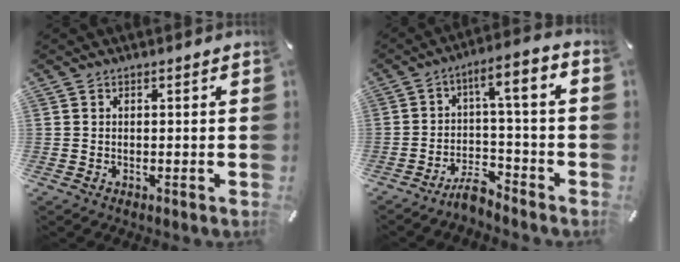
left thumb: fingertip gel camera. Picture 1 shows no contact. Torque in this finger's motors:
{"motor_torque": [0.25, 0.56, 0.20, 0.12, 0.29]}